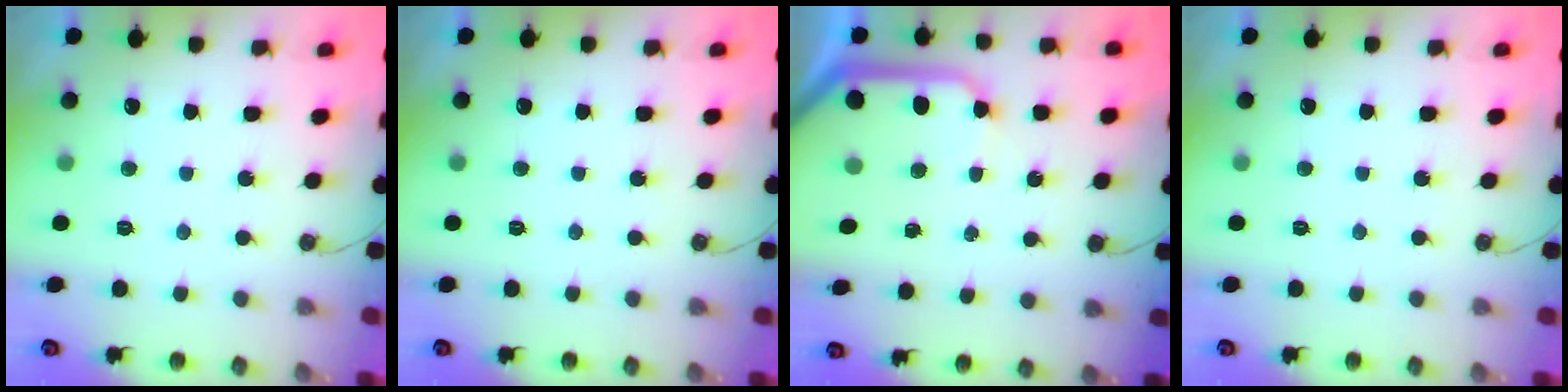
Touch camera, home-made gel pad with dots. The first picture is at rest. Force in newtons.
{"total": 0.0}
{"total": 10.8, "press": 10.8, "slide": 1.2}
{"total": 0.0}